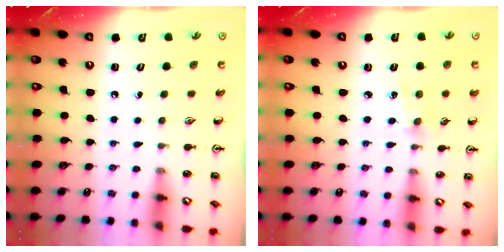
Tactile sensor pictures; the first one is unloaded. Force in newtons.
{"total": 2.5, "press": 2.4, "slide": 0.4}